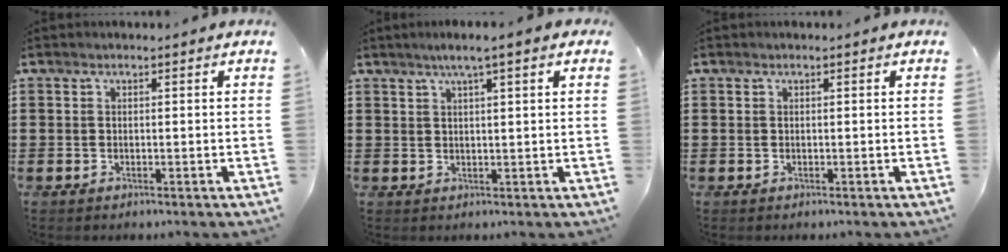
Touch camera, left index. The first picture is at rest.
{"total": 3.1, "force": [1.8, -0.1, 2.5], "torque": [-0.053, 0.002, 0.031]}
{"total": 0.0}